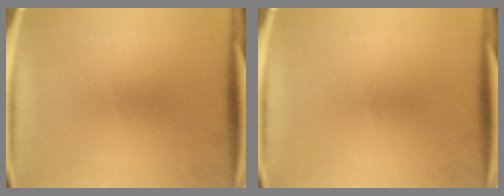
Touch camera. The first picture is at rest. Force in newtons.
{"total": 0.0}